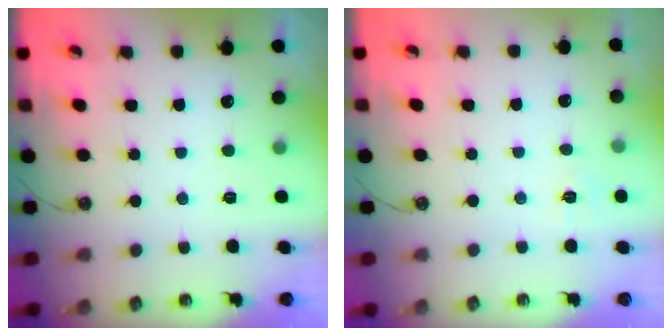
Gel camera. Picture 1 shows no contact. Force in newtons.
{"total": 4.0, "press": 3.9, "slide": 0.4}